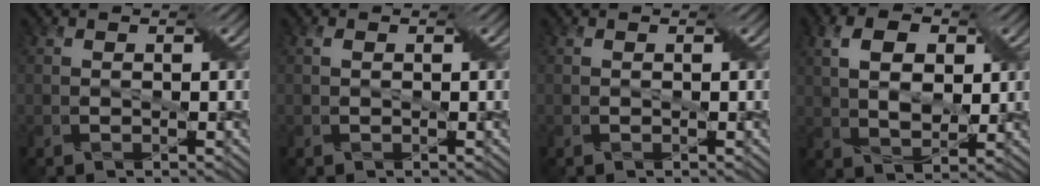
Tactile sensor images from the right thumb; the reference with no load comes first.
{"total": 0.7, "force": [0.3, 0.4, 0.5], "torque": [-0.009, 0.004, 0.004]}
{"total": 0.0}
{"total": 6.8, "force": [2.0, 4.2, 5.0], "torque": [-0.100, 0.006, 0.035]}